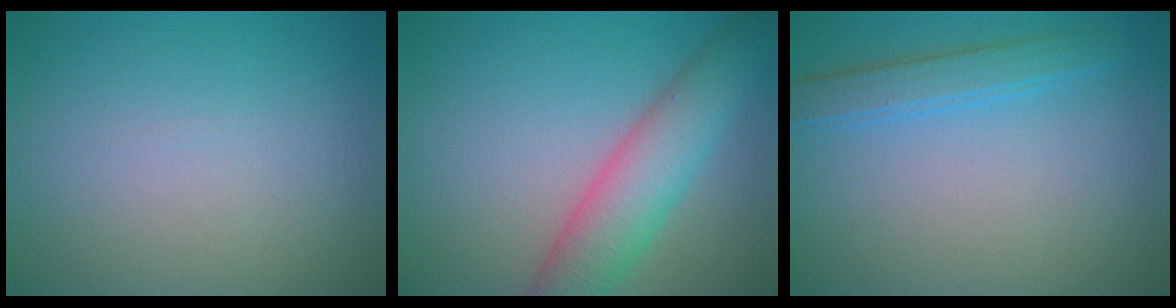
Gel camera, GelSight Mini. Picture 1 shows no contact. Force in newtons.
{"total": 5.9, "press": 5.9, "slide": 0.2}
{"total": 2.5, "press": 2.5, "slide": 0.1}